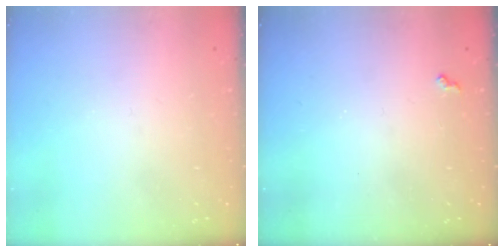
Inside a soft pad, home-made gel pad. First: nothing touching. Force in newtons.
{"total": 3.9, "press": 3.9, "slide": 0.6}